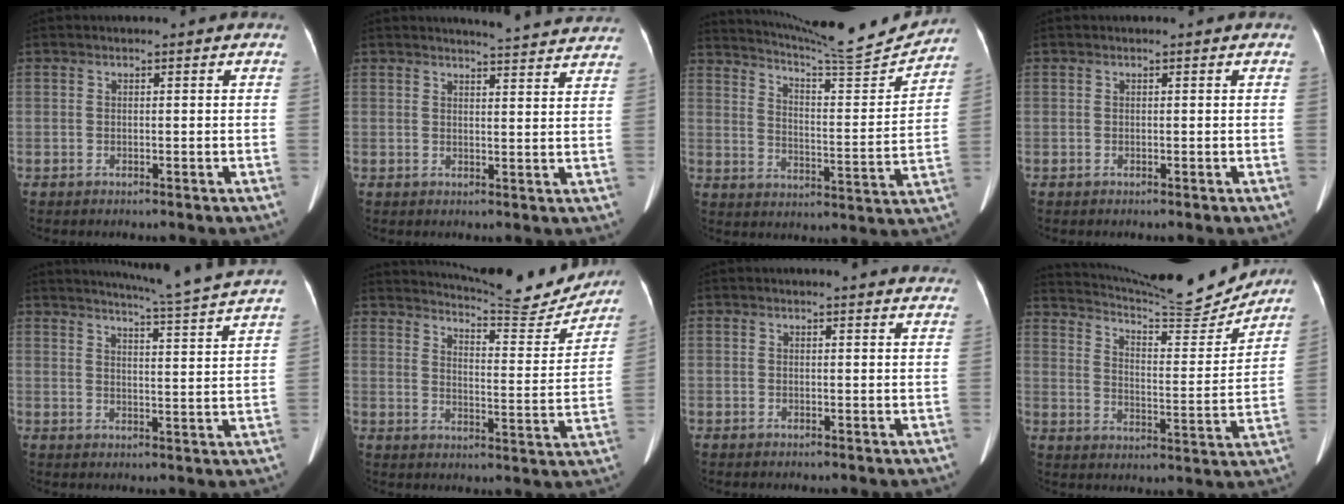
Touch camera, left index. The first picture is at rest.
{"total": 12.4, "force": [12.1, 0.5, 2.9], "torque": [-0.026, -0.026, 0.125]}
{"total": 16.9, "force": [16.4, -0.3, 4.3], "torque": [-0.082, -0.057, 0.228]}
{"total": 0.0}
{"total": 14.9, "force": [13.8, -2.3, 5.2], "torque": [-0.095, -0.049, 0.168]}
{"total": 15.2, "force": [14.8, 1.1, 3.2], "torque": [-0.054, -0.055, 0.188]}
{"total": 8.0, "force": [7.8, 0.9, 1.9], "torque": [-0.008, -0.002, 0.063]}
{"total": 18.6, "force": [17.8, 1.1, 5.3], "torque": [-0.098, -0.044, 0.250]}